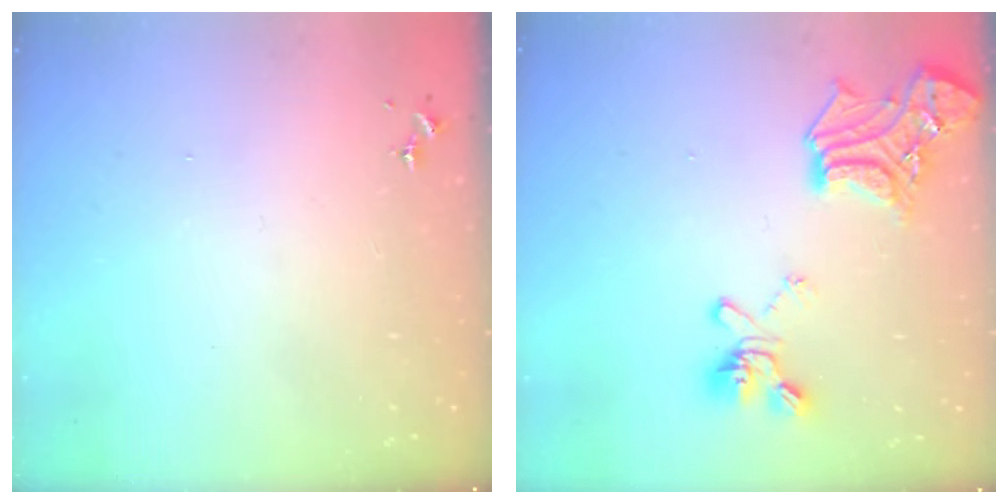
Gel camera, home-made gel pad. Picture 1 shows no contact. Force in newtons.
{"total": 19.4, "press": 19.4, "slide": 1.5}